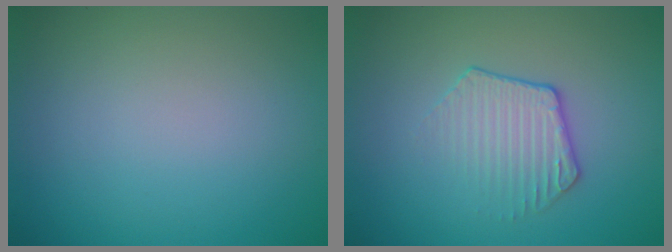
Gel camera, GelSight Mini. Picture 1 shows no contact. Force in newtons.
{"total": 2.3, "press": 1.8, "slide": 1.4}